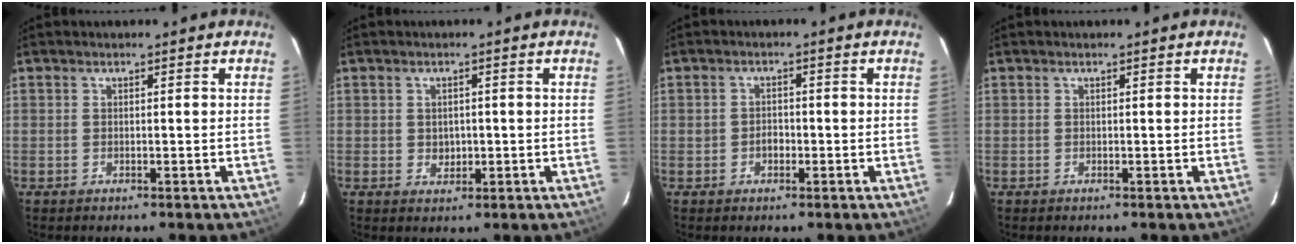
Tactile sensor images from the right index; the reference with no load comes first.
{"total": 2.4, "force": [-0.1, 2.1, 1.3], "torque": [-0.020, 0.001, 0.002]}
{"total": 2.1, "force": [-0.7, 1.7, 1.0], "torque": [-0.020, 0.006, -0.011]}
{"total": 0.0}